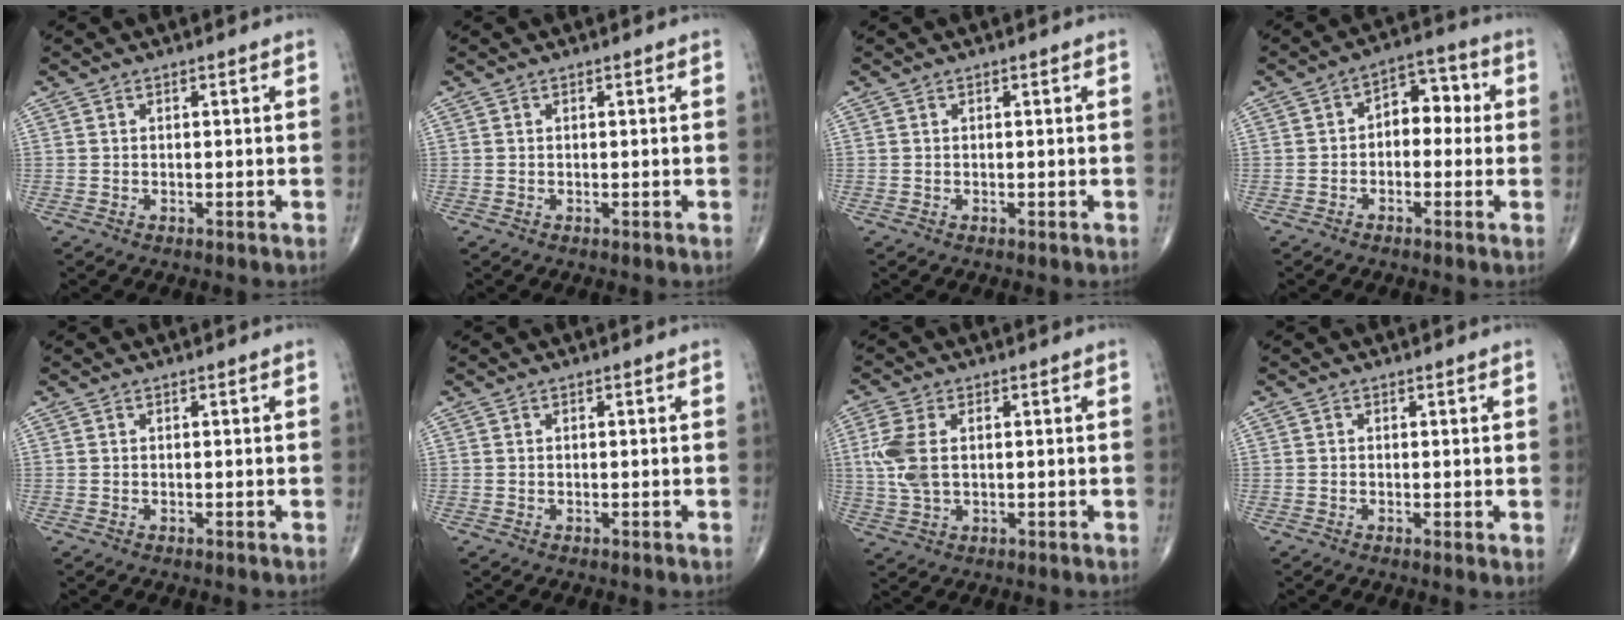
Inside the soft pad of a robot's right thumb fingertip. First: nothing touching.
{"total": 0.0}
{"total": 0.0}
{"total": 7.2, "force": [0.1, 4.8, 5.3], "torque": [-0.040, 0.030, -0.013]}
{"total": 0.0}
{"total": 0.0}
{"total": 7.2, "force": [0.8, 4.1, 5.8], "torque": [-0.148, 0.005, 0.018]}
{"total": 1.2, "force": [0.1, 0.3, 1.1], "torque": [-0.020, -0.005, -0.002]}